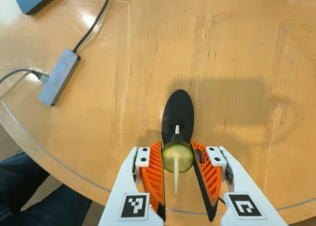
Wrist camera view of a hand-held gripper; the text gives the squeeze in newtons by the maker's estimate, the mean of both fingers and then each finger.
{"total": 9.3, "left": 9.2, "right": 9.5}